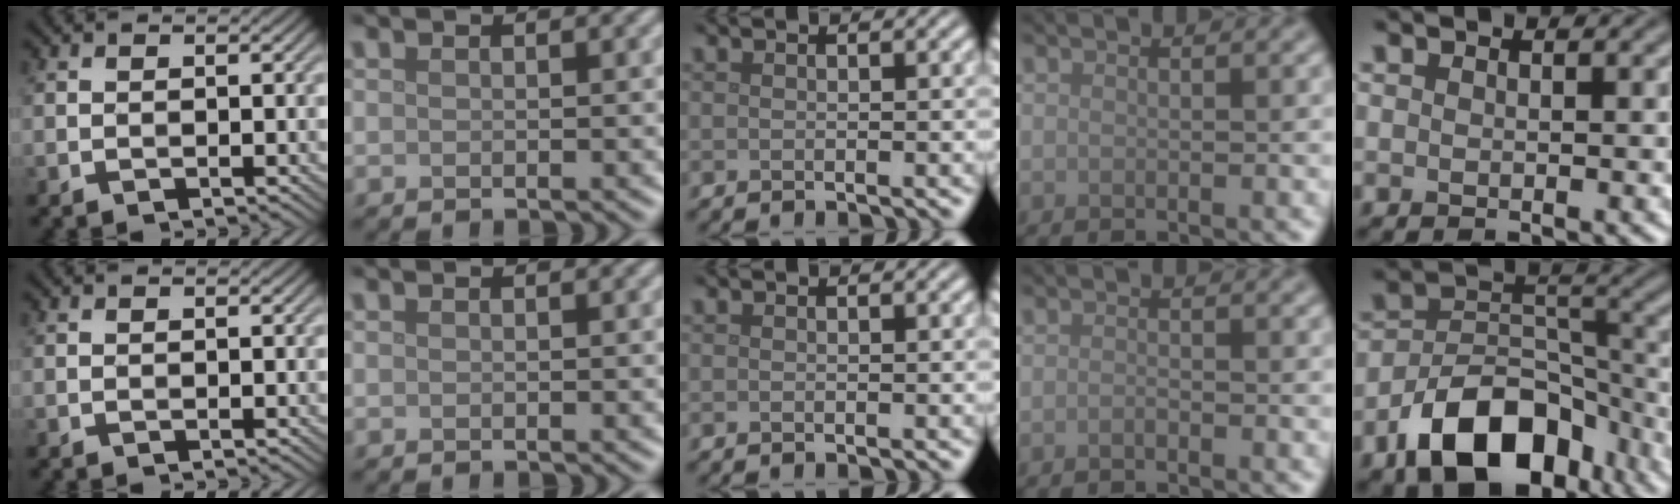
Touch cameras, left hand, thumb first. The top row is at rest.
{"ring": {"total": 0.5, "force": [-0.4, 0.1, 0.3], "torque": [-0.006, 0.000, -0.008]}, "little": {"total": 11.0, "force": [-6.5, 6.2, 6.4], "torque": [-0.105, -0.003, -0.117]}}